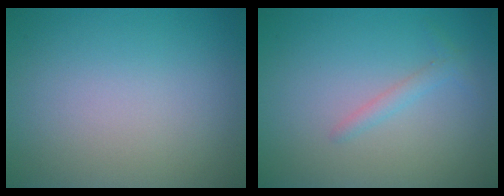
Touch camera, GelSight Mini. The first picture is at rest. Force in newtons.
{"total": 1.2, "press": 1.2, "slide": 0.1}